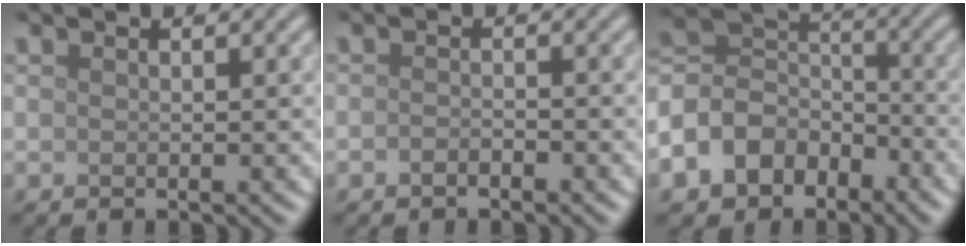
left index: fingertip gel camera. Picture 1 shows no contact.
{"total": 1.0, "force": [-0.7, 0.4, 0.6], "torque": [-0.014, 0.001, -0.014]}
{"total": 7.6, "force": [-3.8, 5.5, 3.5], "torque": [-0.065, 0.009, -0.088]}